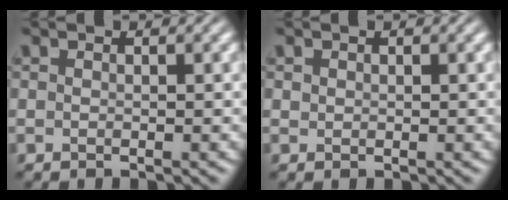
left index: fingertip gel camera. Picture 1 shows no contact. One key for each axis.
{"total": 0.6, "fx": 0.2, "fy": 0.6, "fz": 0.1, "tx": 0.001, "ty": 0.001, "tz": 0.001}